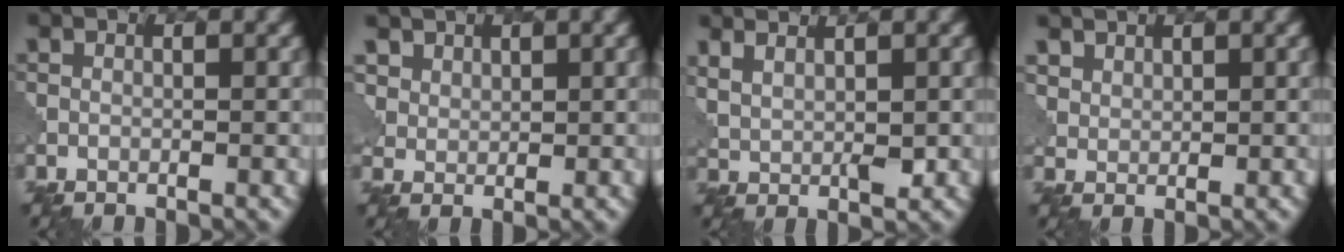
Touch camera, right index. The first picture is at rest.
{"total": 3.0, "force": [2.1, 2.1, 0.8], "torque": [-0.030, -0.013, 0.058]}
{"total": 2.9, "force": [1.7, 0.9, 2.1], "torque": [-0.047, -0.002, 0.041]}
{"total": 2.5, "force": [1.9, 1.5, 0.6], "torque": [-0.023, -0.015, 0.056]}